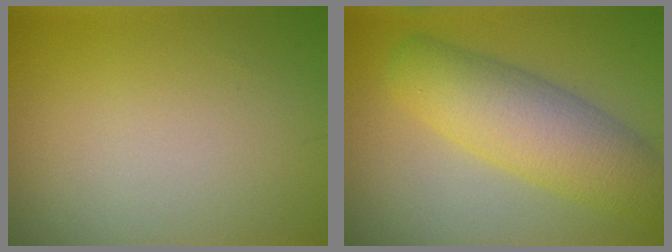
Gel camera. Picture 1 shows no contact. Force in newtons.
{"total": 7.7, "press": 7.7, "slide": 0.2}